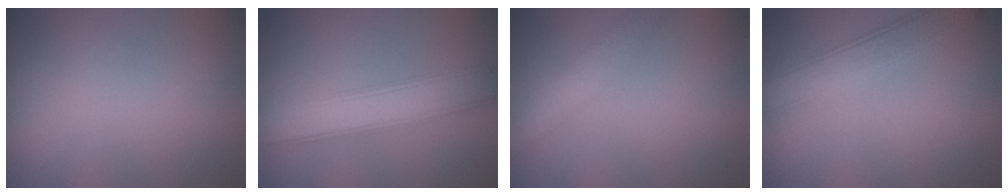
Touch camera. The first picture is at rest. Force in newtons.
{"total": 5.1, "press": 5.1, "slide": 0.0}
{"total": 2.9, "press": 2.9, "slide": 0.1}
{"total": 4.0, "press": 4.0, "slide": 0.3}